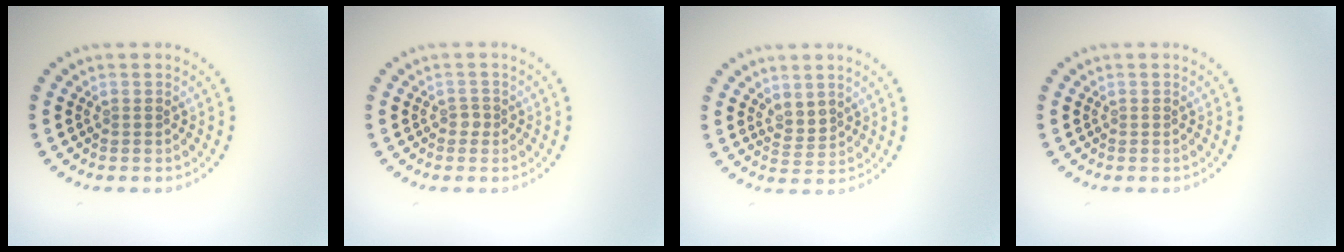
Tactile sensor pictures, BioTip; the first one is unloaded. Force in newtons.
{"total": 0.9, "press": 0.7, "slide": 0.6}
{"total": 1.6, "press": 1.3, "slide": 1.0}
{"total": 0.0}